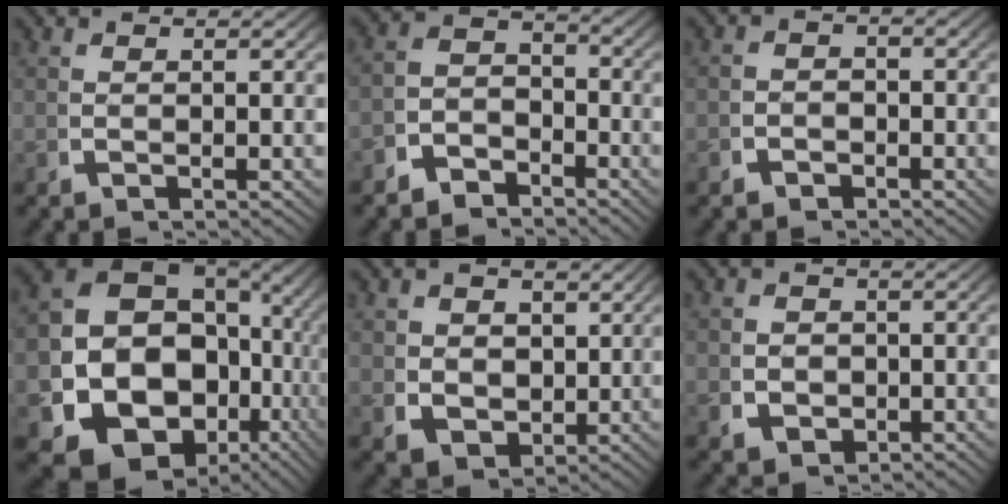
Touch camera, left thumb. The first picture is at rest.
{"total": 4.8, "force": [-2.9, 3.3, 2.0], "torque": [-0.013, -0.012, -0.054]}
{"total": 2.0, "force": [-1.4, 1.3, 0.4], "torque": [0.000, -0.007, -0.027]}
{"total": 21.4, "force": [-4.3, 16.6, 12.8], "torque": [-0.290, -0.087, -0.054]}
{"total": 5.3, "force": [0.5, 4.4, 2.9], "torque": [-0.064, -0.036, 0.028]}
{"total": 3.7, "force": [-0.5, 3.2, 1.7], "torque": [-0.032, -0.014, -0.003]}